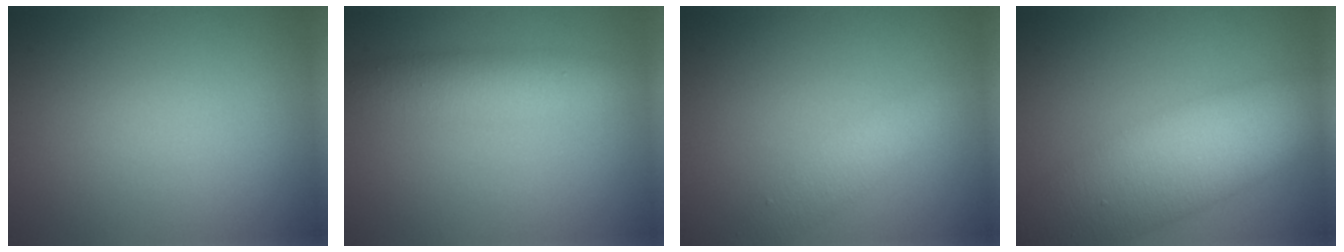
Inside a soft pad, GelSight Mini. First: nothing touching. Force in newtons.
{"total": 3.7, "press": 3.7, "slide": 0.1}
{"total": 3.0, "press": 3.0, "slide": 0.1}
{"total": 12.0, "press": 11.9, "slide": 0.6}